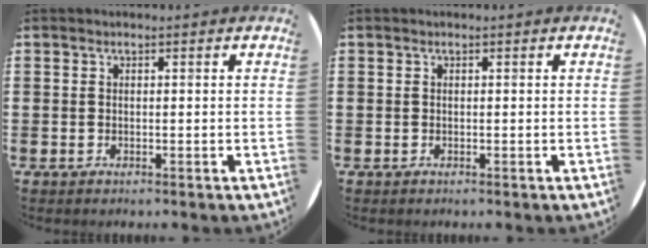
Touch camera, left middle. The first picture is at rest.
{"total": 0.0}